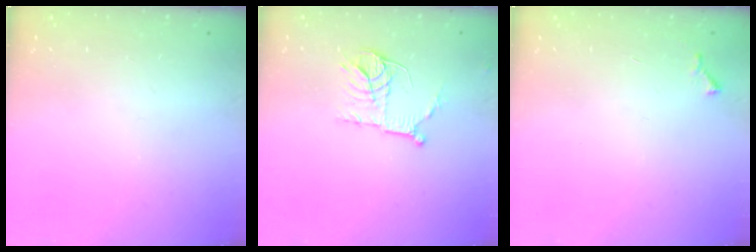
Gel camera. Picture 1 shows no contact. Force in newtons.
{"total": 11.2, "press": 11.1, "slide": 0.7}
{"total": 3.7, "press": 3.6, "slide": 0.5}